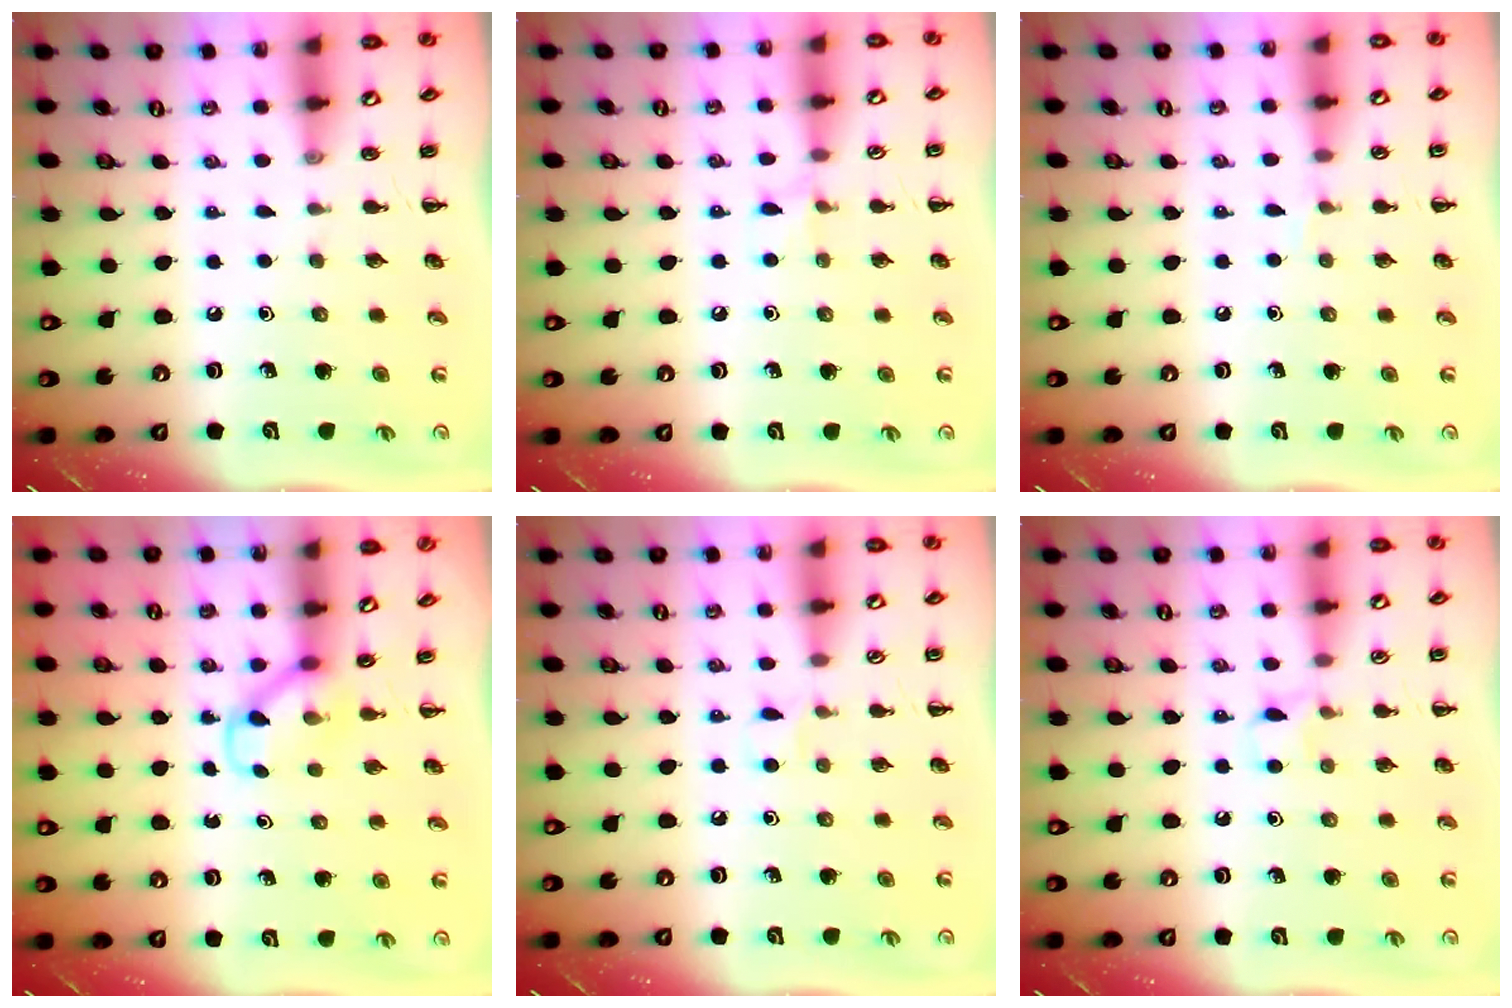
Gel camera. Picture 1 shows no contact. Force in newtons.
{"total": 4.4, "press": 4.1, "slide": 1.6}
{"total": 3.8, "press": 3.6, "slide": 1.2}
{"total": 3.4, "press": 3.1, "slide": 1.4}
{"total": 3.9, "press": 3.6, "slide": 1.5}
{"total": 5.6, "press": 5.3, "slide": 1.8}